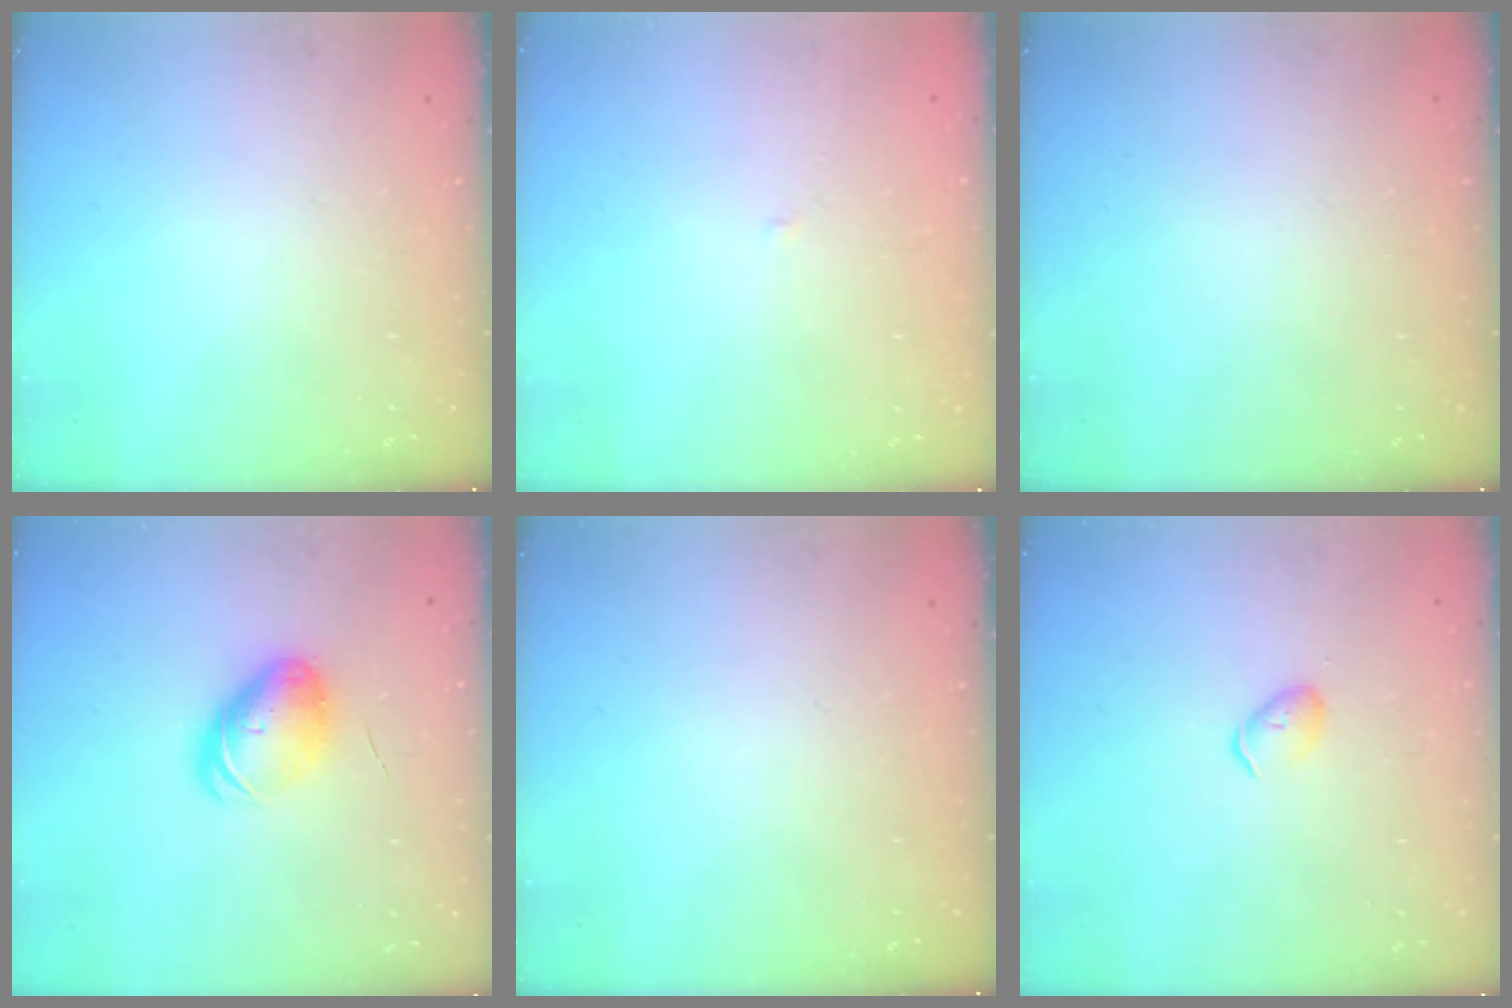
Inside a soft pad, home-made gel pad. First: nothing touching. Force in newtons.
{"total": 1.9, "press": 1.9, "slide": 0.3}
{"total": 0.0}
{"total": 9.1, "press": 8.8, "slide": 2.0}
{"total": 0.0}
{"total": 3.9, "press": 3.8, "slide": 0.7}